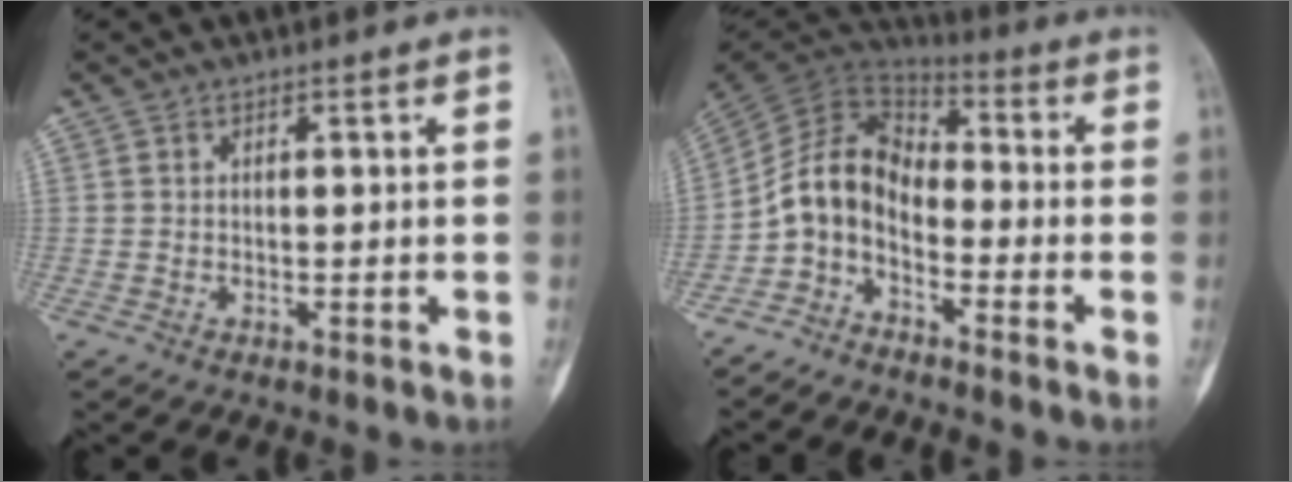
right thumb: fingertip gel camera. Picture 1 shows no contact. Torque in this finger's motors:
{"motor_torque": [0.39, 0.32, 0.44, -0.44, 0.11]}